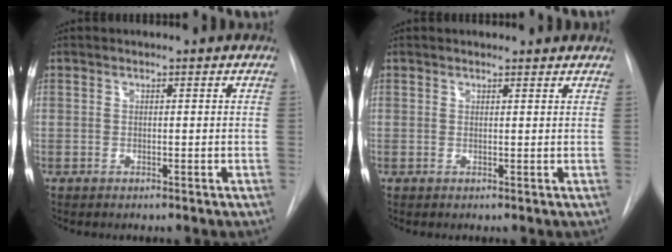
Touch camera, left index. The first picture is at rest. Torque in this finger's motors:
{"motor_torque": [0.04, -0.64, -0.40, -0.01]}